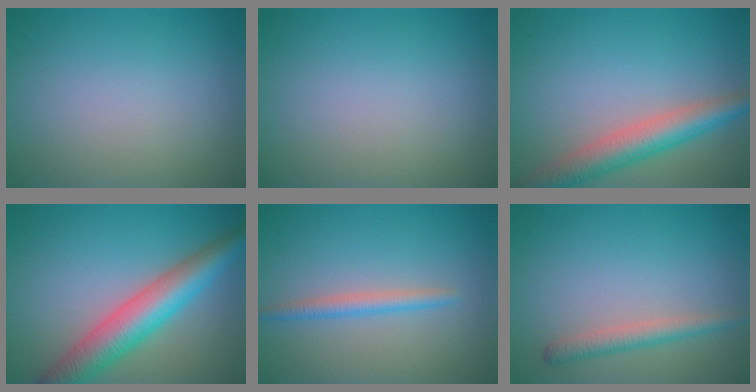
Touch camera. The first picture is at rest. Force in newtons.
{"total": 0.0}
{"total": 5.4, "press": 5.4, "slide": 0.4}
{"total": 7.0, "press": 7.0, "slide": 0.4}
{"total": 1.9, "press": 1.9, "slide": 0.1}
{"total": 2.1, "press": 2.1, "slide": 0.1}